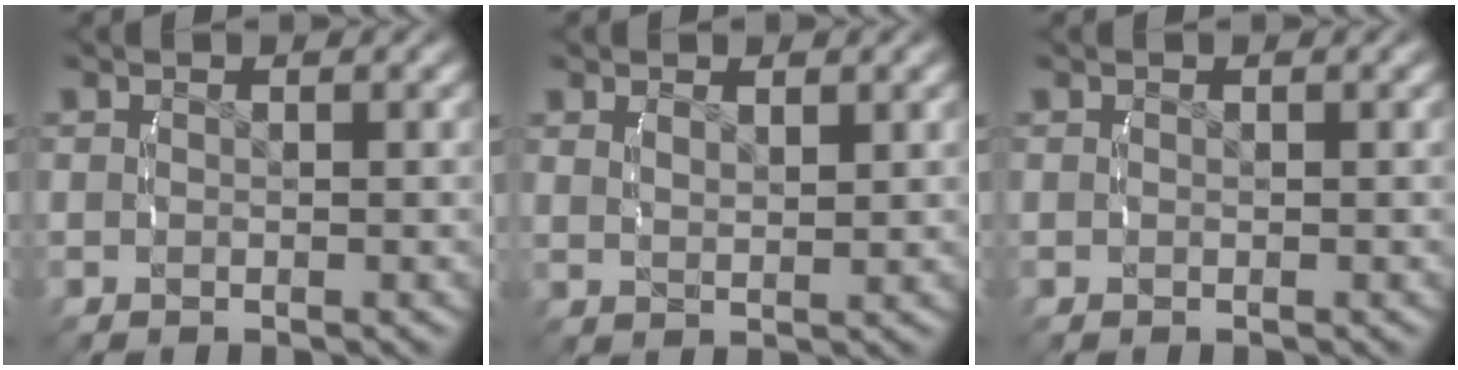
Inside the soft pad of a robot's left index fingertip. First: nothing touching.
{"total": 1.4, "force": [1.2, -0.2, 0.7], "torque": [-0.010, -0.004, 0.029]}
{"total": 0.0}